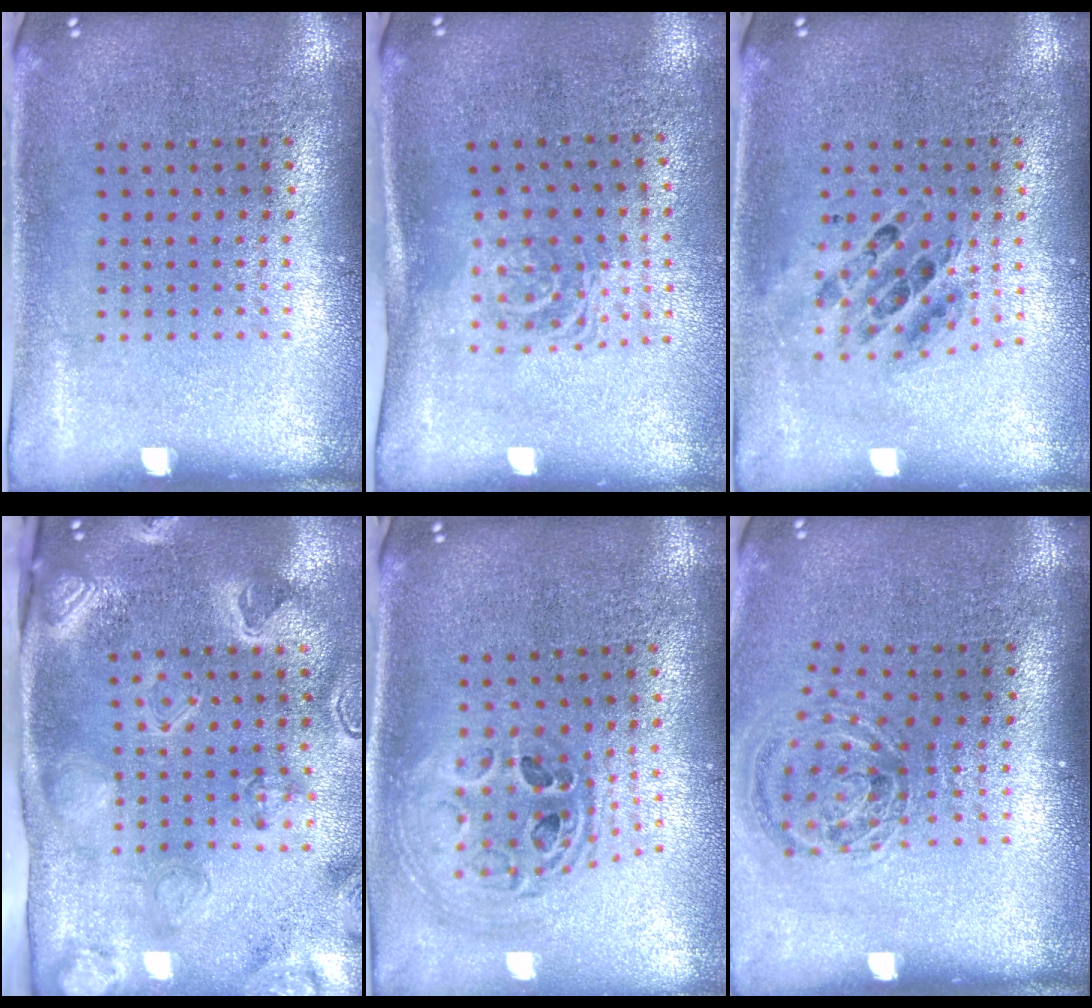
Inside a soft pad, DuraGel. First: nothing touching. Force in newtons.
{"total": 1.7, "press": 1.2, "slide": 1.1}
{"total": 0.7, "press": 0.6, "slide": 0.2}
{"total": 3.1, "press": 3.1, "slide": 0.5}
{"total": 1.2, "press": 1.1, "slide": 0.5}
{"total": 1.2, "press": 1.0, "slide": 0.6}